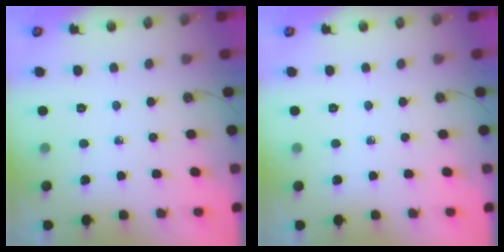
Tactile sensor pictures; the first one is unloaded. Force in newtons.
{"total": 0.0}